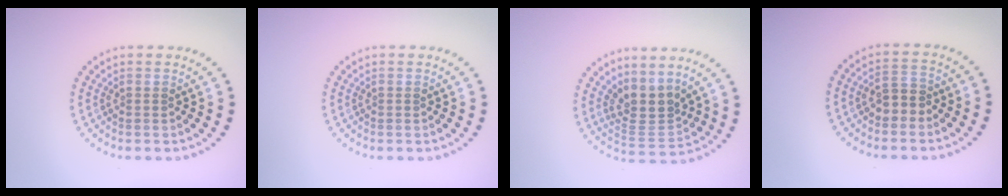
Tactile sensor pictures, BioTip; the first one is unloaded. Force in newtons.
{"total": 0.0}
{"total": 3.5, "press": 2.7, "slide": 2.2}
{"total": 2.4, "press": 2.4, "slide": 0.7}